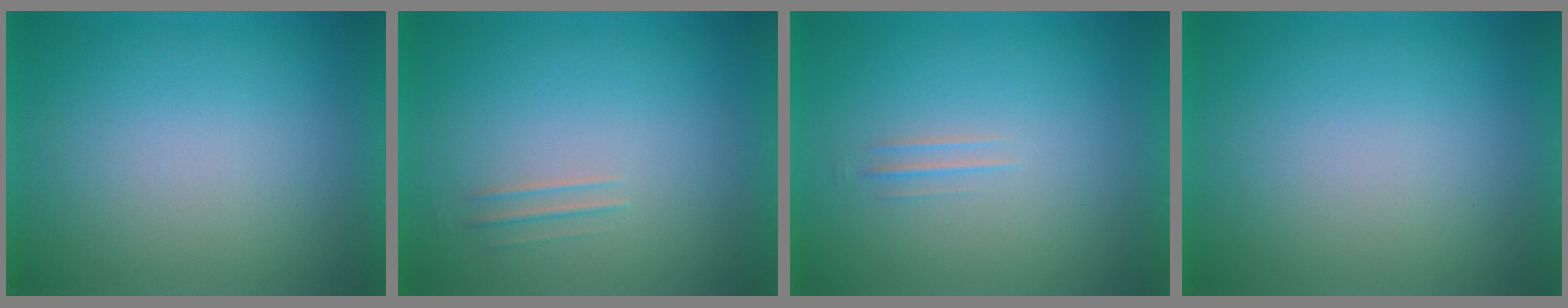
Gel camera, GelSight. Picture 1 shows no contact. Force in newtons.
{"total": 1.5}
{"total": 1.5}
{"total": 0.0}